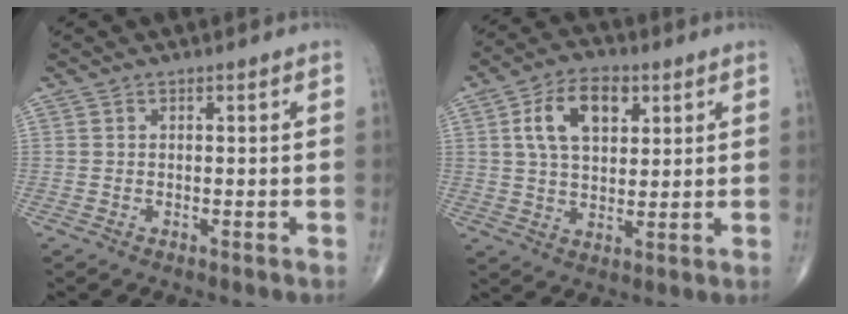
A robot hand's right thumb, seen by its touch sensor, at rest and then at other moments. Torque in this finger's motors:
{"motor_torque": [0.99, 1.06, 0.43, 0.25, 0.09]}